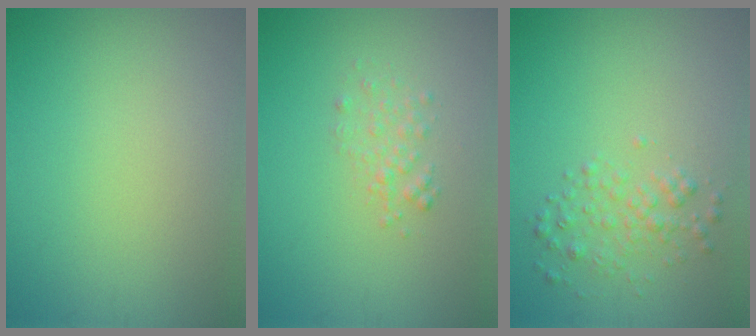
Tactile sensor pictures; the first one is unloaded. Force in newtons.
{"total": 1.4, "press": 1.4, "slide": 0.1}
{"total": 2.0, "press": 2.0, "slide": 0.1}